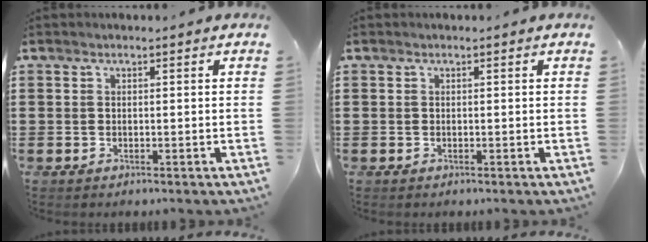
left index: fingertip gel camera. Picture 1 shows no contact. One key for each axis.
{"total": 0.0}